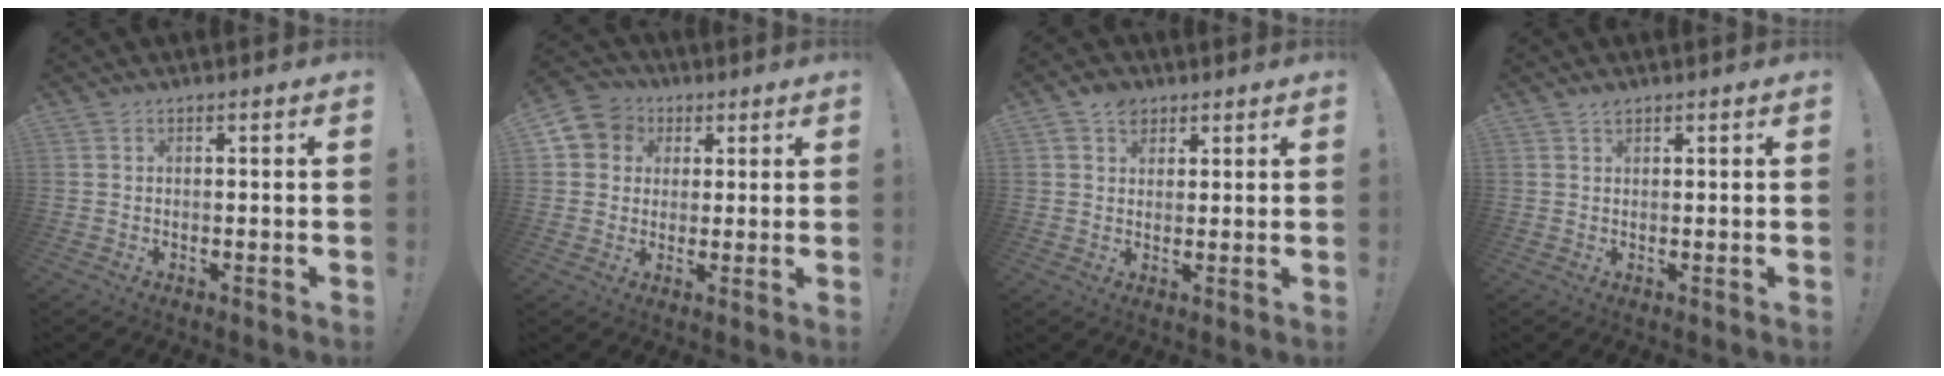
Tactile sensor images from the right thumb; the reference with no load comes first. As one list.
[{"total": 7.4, "force": [1.6, 7.0, 1.9], "torque": [-0.029, 0.002, 0.036]}, {"total": 5.1, "force": [2.9, 3.8, 1.9], "torque": [-0.024, -0.007, 0.053]}, {"total": 1.2, "force": [1.0, 0.3, 0.6], "torque": [-0.005, -0.004, 0.018]}]